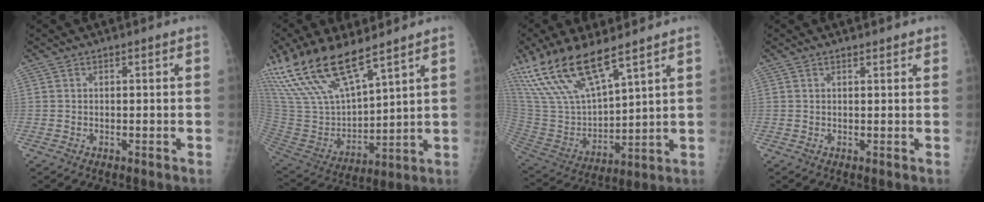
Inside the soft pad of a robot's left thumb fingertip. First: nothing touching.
{"total": 21.3, "force": [15.2, 6.9, 13.2], "torque": [-0.263, -0.050, 0.303]}
{"total": 18.2, "force": [12.7, 5.6, 11.7], "torque": [-0.224, -0.051, 0.262]}
{"total": 1.1, "force": [1.0, 0.4, 0.4], "torque": [-0.001, -0.004, 0.014]}